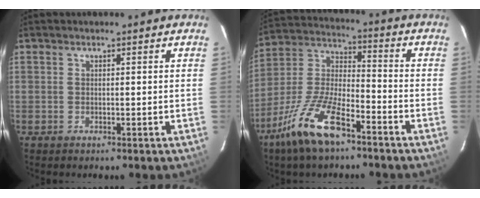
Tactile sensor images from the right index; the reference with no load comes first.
{"total": 14.9, "force": [-9.4, 4.9, 10.4], "torque": [-0.228, -0.007, -0.181]}